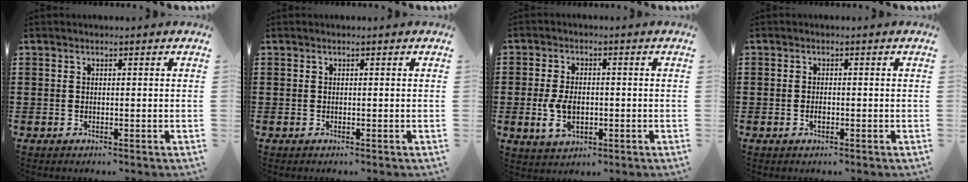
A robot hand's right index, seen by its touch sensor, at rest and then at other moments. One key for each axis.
{"total": 0.0}
{"total": 5.3, "fx": -0.9, "fy": 3.3, "fz": 4.0, "tx": -0.098, "ty": -0.005, "tz": -0.018}
{"total": 1.2, "fx": -0.3, "fy": 0.3, "fz": 1.1, "tx": -0.022, "ty": -0.007, "tz": -0.004}